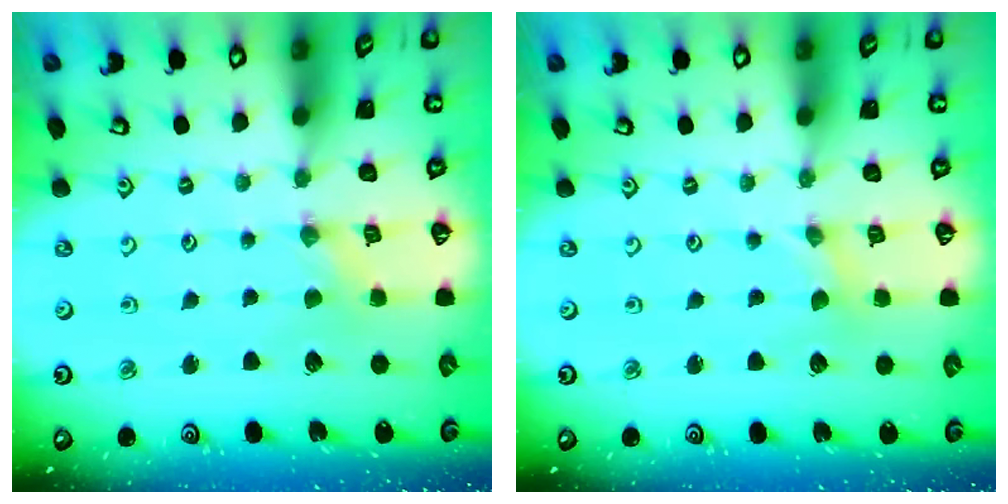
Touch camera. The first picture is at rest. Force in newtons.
{"total": 0.0}